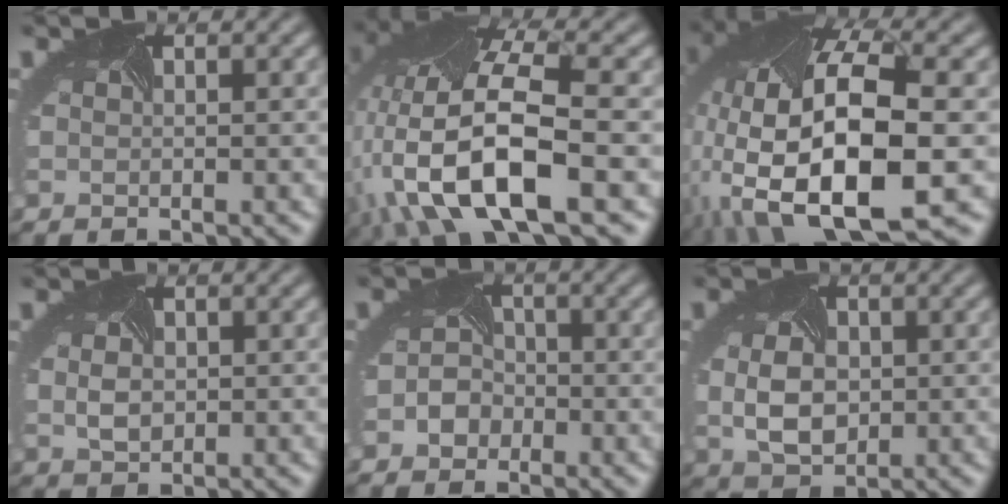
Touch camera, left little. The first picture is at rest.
{"total": 13.9, "force": [-4.0, 6.6, 11.6], "torque": [-0.247, -0.018, -0.065]}
{"total": 17.6, "force": [-3.2, 8.6, 15.0], "torque": [-0.300, -0.038, -0.037]}
{"total": 1.9, "force": [0.1, 1.5, 1.1], "torque": [-0.029, -0.006, 0.010]}
{"total": 2.3, "force": [-1.2, 1.9, 0.6], "torque": [-0.010, -0.003, -0.024]}
{"total": 4.6, "force": [-0.1, 3.3, 3.1], "torque": [-0.065, -0.005, 0.007]}